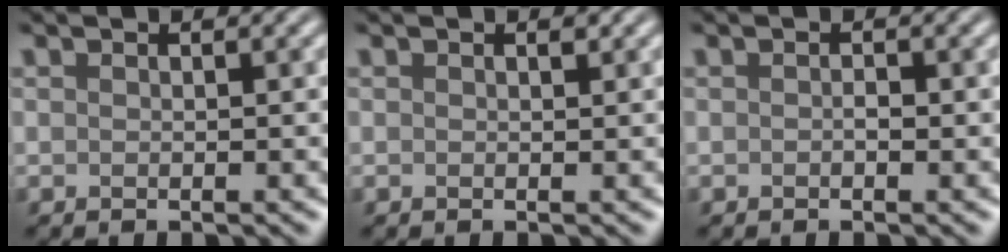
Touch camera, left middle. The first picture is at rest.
{"total": 0.0}
{"total": 0.6, "force": [-0.5, 0.1, 0.2], "torque": [-0.008, 0.000, -0.003]}